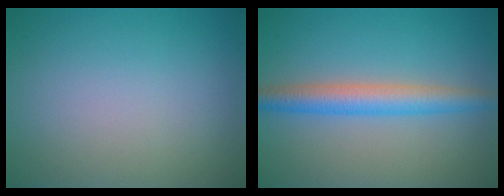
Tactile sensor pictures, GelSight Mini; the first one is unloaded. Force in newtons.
{"total": 4.0, "press": 4.0, "slide": 0.0}